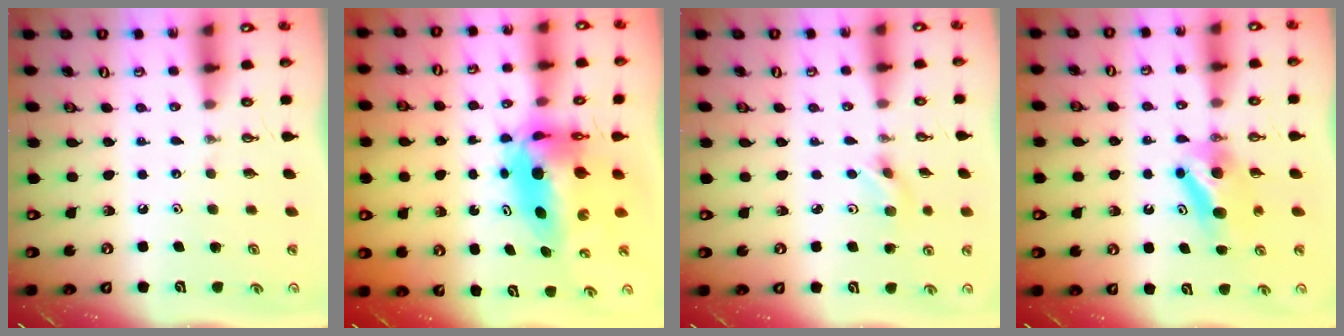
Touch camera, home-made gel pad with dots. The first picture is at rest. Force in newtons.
{"total": 9.9, "press": 8.7, "slide": 4.6}
{"total": 3.5, "press": 3.4, "slide": 0.8}
{"total": 7.2, "press": 7.0, "slide": 1.6}